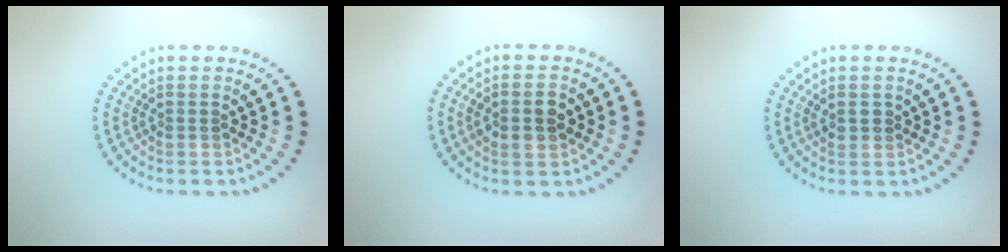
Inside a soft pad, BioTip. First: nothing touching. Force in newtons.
{"total": 2.7, "press": 2.7, "slide": 0.2}
{"total": 0.9, "press": 0.8, "slide": 0.4}